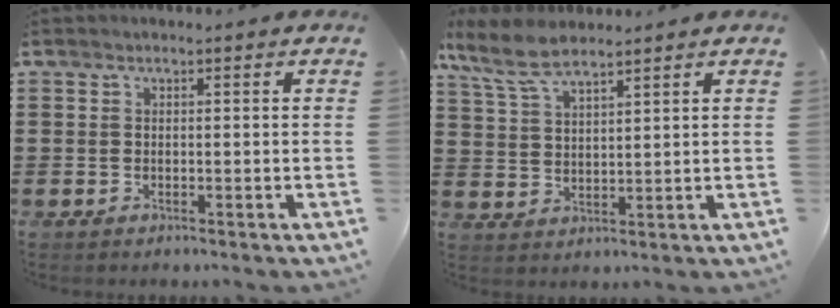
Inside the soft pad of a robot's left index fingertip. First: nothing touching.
{"total": 6.7, "force": [5.4, 1.8, 3.6], "torque": [-0.086, -0.006, 0.100]}